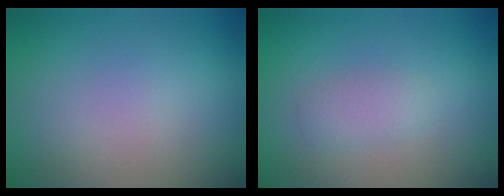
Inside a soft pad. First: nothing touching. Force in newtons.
{"total": 1.2, "press": 1.2, "slide": 0.1}